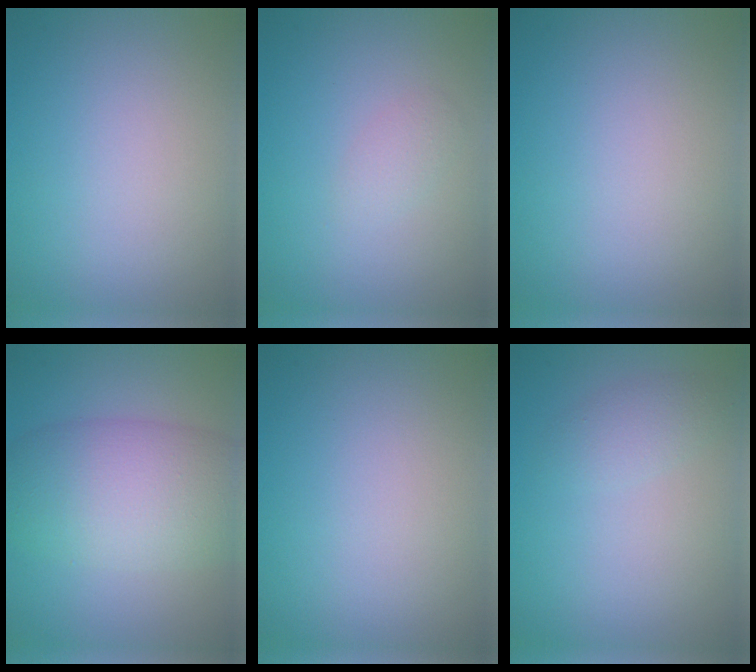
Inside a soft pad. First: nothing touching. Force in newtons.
{"total": 1.1, "press": 1.1, "slide": 0.1}
{"total": 0.0}
{"total": 8.3, "press": 8.3, "slide": 0.4}
{"total": 0.0}
{"total": 1.6, "press": 1.6, "slide": 0.0}